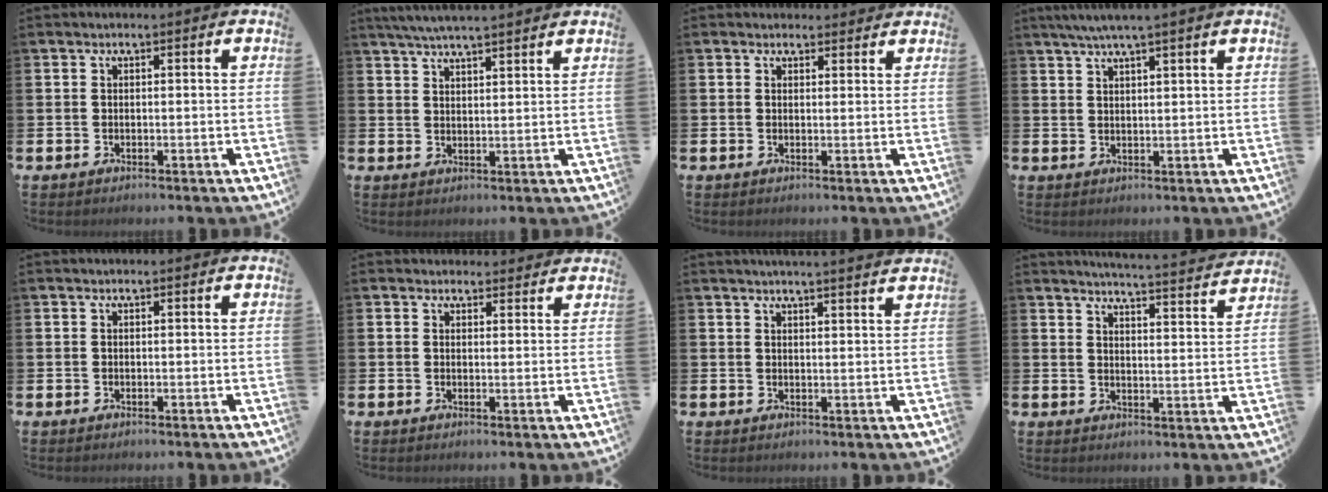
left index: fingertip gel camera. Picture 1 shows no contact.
{"total": 4.8, "force": [4.5, 0.0, 1.5], "torque": [-0.038, -0.013, 0.081]}
{"total": 1.7, "force": [1.6, 0.7, -0.1], "torque": [0.009, -0.003, 0.027]}
{"total": 3.7, "force": [3.2, -0.5, 1.8], "torque": [-0.046, -0.001, 0.058]}
{"total": 0.0}
{"total": 2.4, "force": [2.2, 0.8, -0.1], "torque": [0.009, -0.010, 0.039]}
{"total": 3.2, "force": [3.1, -0.5, 0.2], "torque": [0.006, -0.023, 0.054]}
{"total": 4.9, "force": [4.8, -0.6, 0.7], "torque": [-0.021, -0.038, 0.081]}